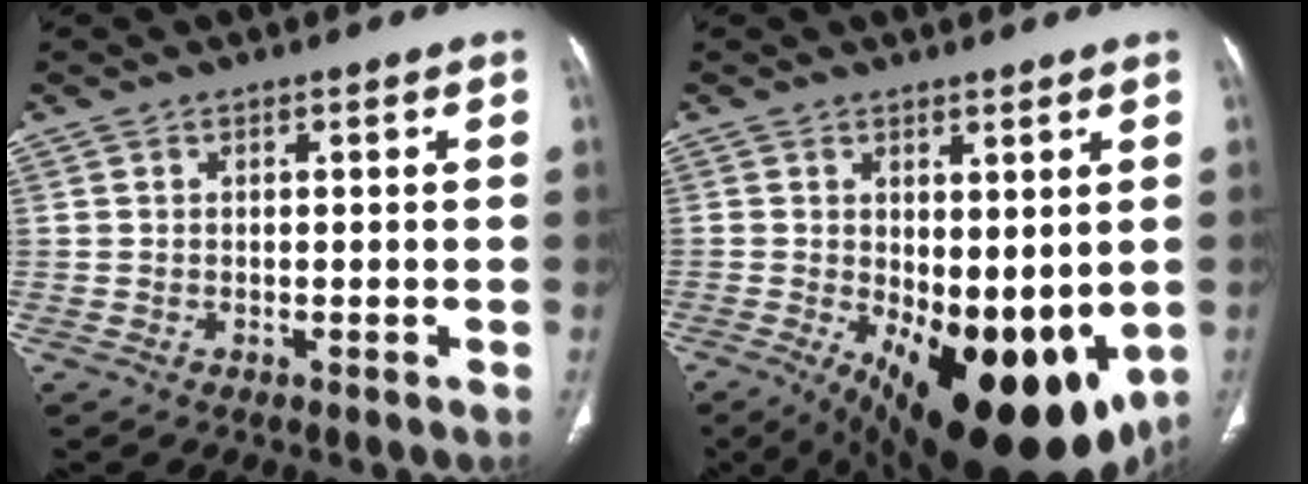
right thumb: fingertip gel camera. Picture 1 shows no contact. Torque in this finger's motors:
{"motor_torque": [0.62, 3.56, 0.46, -0.16, 0.28]}